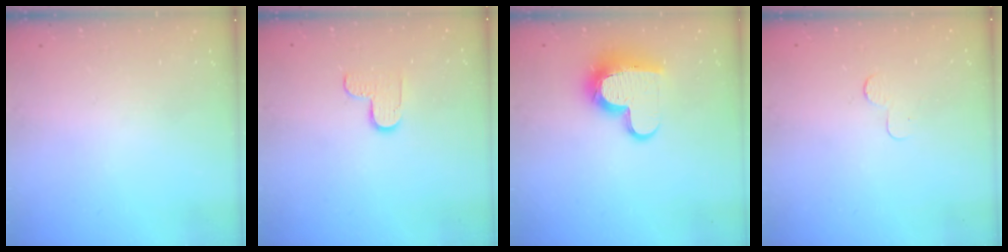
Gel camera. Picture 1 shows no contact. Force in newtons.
{"total": 5.6, "press": 5.5, "slide": 0.4}
{"total": 13.0, "press": 13.0, "slide": 1.2}
{"total": 2.3, "press": 2.3, "slide": 0.2}